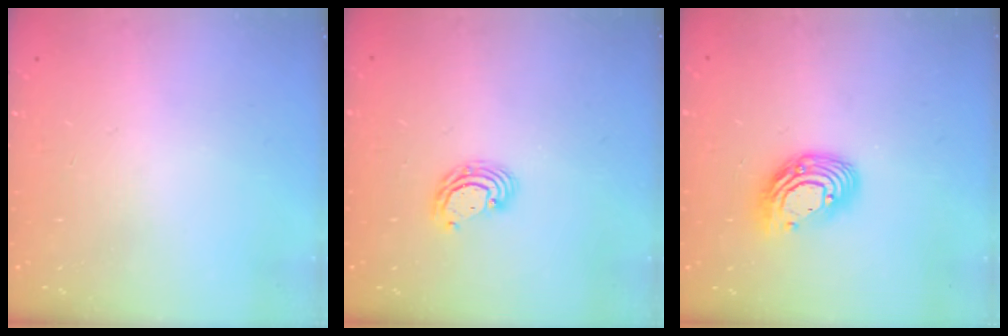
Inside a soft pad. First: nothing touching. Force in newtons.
{"total": 4.9, "press": 4.9, "slide": 0.2}
{"total": 12.2, "press": 12.1, "slide": 1.1}